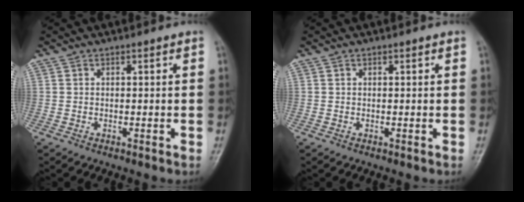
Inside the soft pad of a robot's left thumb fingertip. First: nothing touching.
{"total": 0.0}